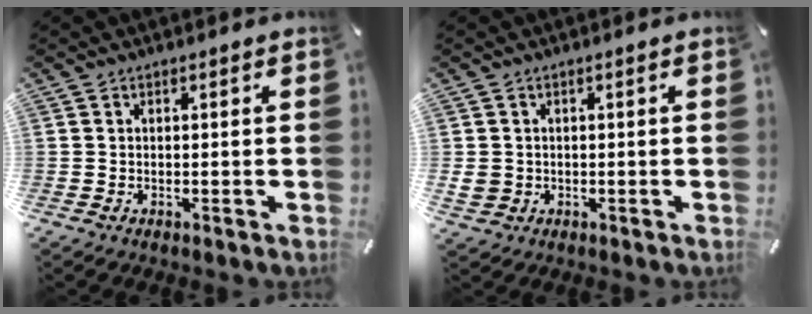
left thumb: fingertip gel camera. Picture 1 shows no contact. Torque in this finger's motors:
{"motor_torque": [-0.01, -0.03, 0.10, 0.00, 0.10]}